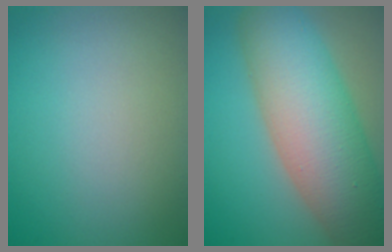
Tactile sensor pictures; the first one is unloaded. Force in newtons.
{"total": 12.3, "press": 12.3, "slide": 0.7}